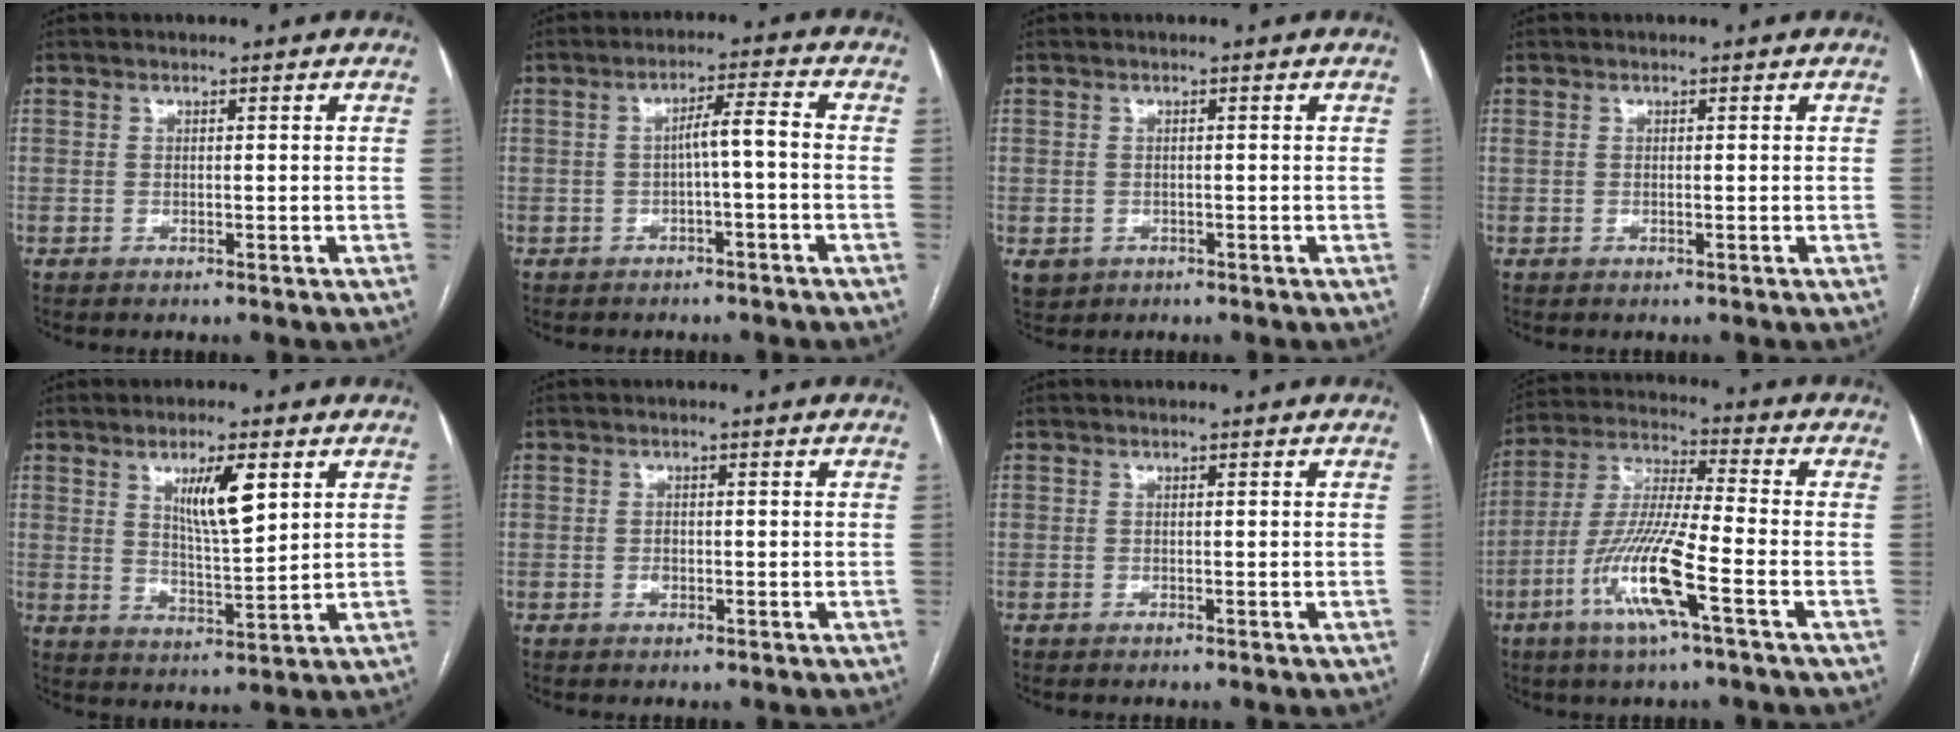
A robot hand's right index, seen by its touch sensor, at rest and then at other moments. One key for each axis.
{"total": 4.1, "fx": -0.9, "fy": 0.2, "fz": 4.0, "tx": -0.063, "ty": 0.017, "tz": -0.011}
{"total": 3.0, "fx": -1.0, "fy": 2.8, "fz": 0.7, "tx": -0.012, "ty": 0.000, "tz": -0.005}
{"total": 0.0}
{"total": 7.8, "fx": 3.3, "fy": 1.4, "fz": 6.9, "tx": -0.120, "ty": -0.006, "tz": 0.060}
{"total": 1.2, "fx": -0.3, "fy": 0.8, "fz": 0.8, "tx": -0.016, "ty": 0.002, "tz": -0.004}
{"total": 0.0}
{"total": 13.1, "fx": -5.4, "fy": 0.4, "fz": 11.9, "tx": -0.248, "ty": -0.010, "tz": -0.107}